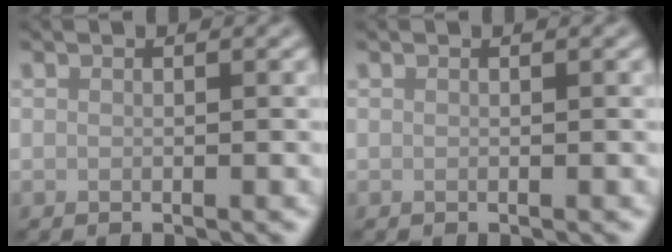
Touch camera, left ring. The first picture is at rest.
{"total": 0.0}